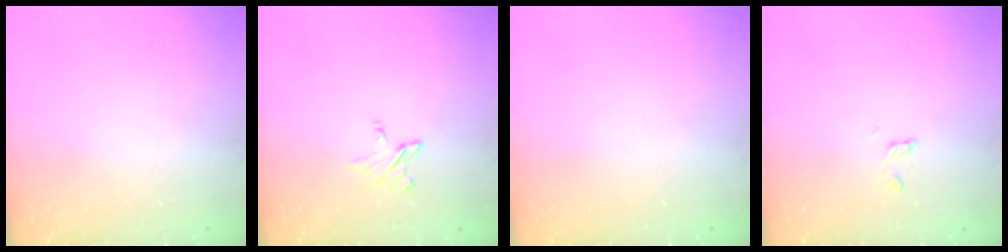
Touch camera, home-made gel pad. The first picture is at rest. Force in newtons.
{"total": 4.4, "press": 4.4, "slide": 0.5}
{"total": 0.0}
{"total": 2.8, "press": 2.8, "slide": 0.2}